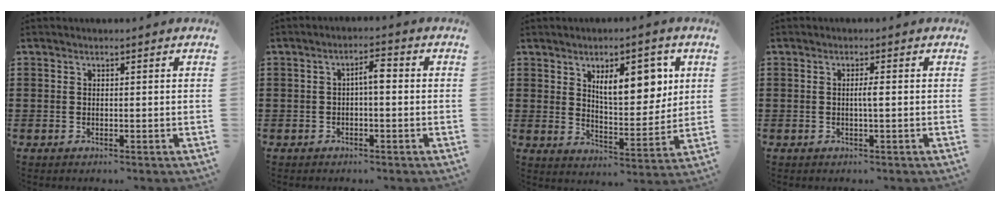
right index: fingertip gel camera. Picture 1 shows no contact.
{"total": 3.0, "force": [-0.2, 0.8, 2.9], "torque": [-0.055, 0.008, -0.007]}
{"total": 9.7, "force": [3.9, 4.4, 7.7], "torque": [-0.113, -0.005, 0.058]}
{"total": 1.6, "force": [-0.1, 0.0, 1.6], "torque": [-0.031, -0.002, -0.003]}